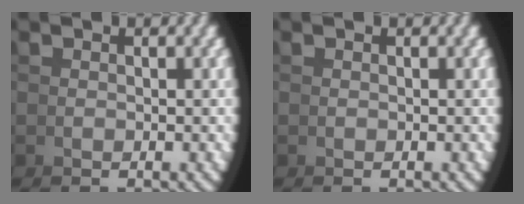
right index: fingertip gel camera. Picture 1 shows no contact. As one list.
[{"total": 0.0}]